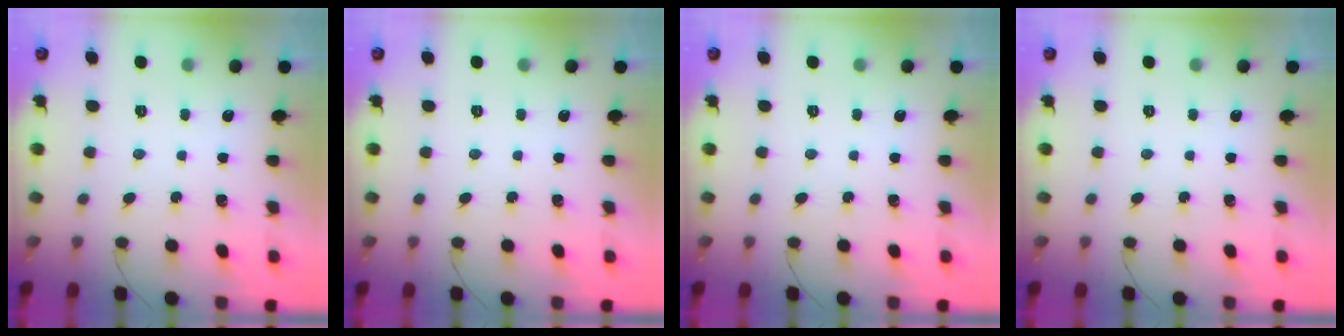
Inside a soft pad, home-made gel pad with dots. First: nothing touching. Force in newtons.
{"total": 0.0}
{"total": 0.0}
{"total": 0.0}